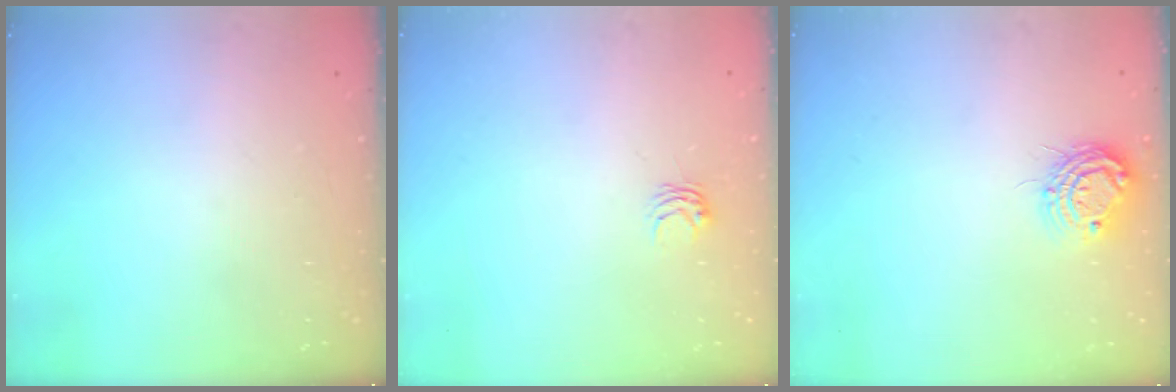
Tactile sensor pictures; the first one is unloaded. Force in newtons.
{"total": 3.2, "press": 3.1, "slide": 0.3}
{"total": 9.2, "press": 9.1, "slide": 0.6}